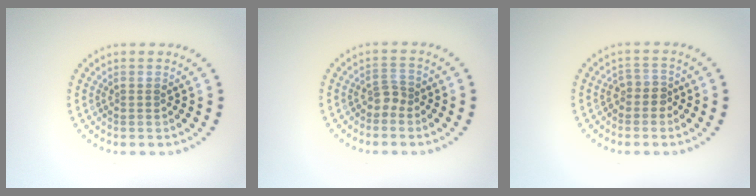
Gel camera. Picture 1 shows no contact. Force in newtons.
{"total": 1.4, "press": 1.0, "slide": 0.9}
{"total": 1.7, "press": 1.3, "slide": 1.1}